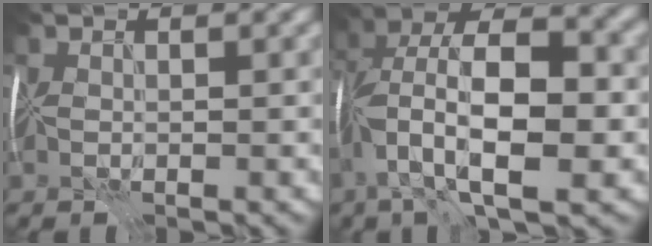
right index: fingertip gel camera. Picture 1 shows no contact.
{"total": 12.3, "force": [-2.7, 5.0, 10.9], "torque": [-0.202, 0.016, -0.051]}